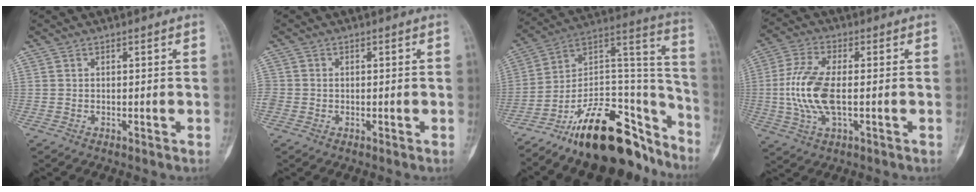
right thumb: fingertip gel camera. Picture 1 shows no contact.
{"total": 2.0, "force": [-0.5, 1.7, 0.9], "torque": [-0.018, 0.005, -0.013]}
{"total": 25.8, "force": [-18.4, 10.5, 14.8], "torque": [-0.156, 0.131, -0.304]}
{"total": 11.4, "force": [-0.8, 5.0, 10.2], "torque": [-0.236, 0.006, -0.016]}